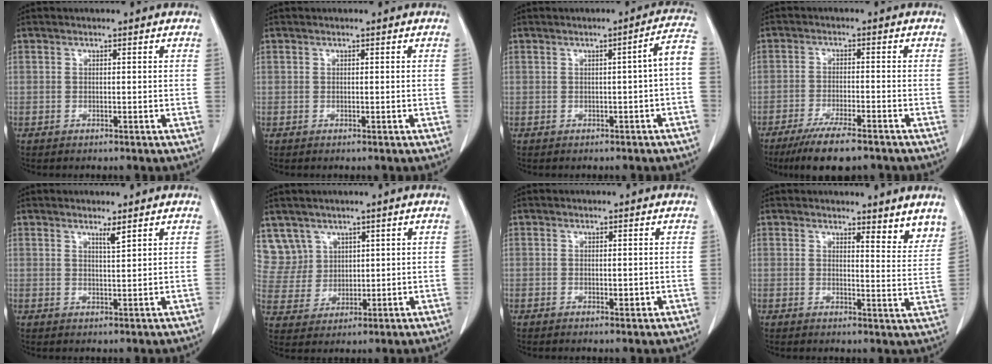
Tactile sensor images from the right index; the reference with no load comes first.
{"total": 0.0}
{"total": 4.3, "force": [-0.8, -0.1, 4.2], "torque": [-0.046, 0.010, -0.011]}
{"total": 9.1, "force": [-7.0, 1.2, 5.6], "torque": [-0.091, -0.020, -0.112]}
{"total": 1.7, "force": [1.3, -0.1, 1.1], "torque": [-0.021, -0.008, 0.025]}
{"total": 6.7, "force": [4.1, 5.2, -0.3], "torque": [0.006, 0.010, 0.096]}
{"total": 1.3, "force": [-0.3, 0.5, 1.2], "torque": [-0.018, -0.002, -0.001]}
{"total": 5.6, "force": [5.0, 1.1, 2.3], "torque": [-0.017, -0.028, 0.048]}